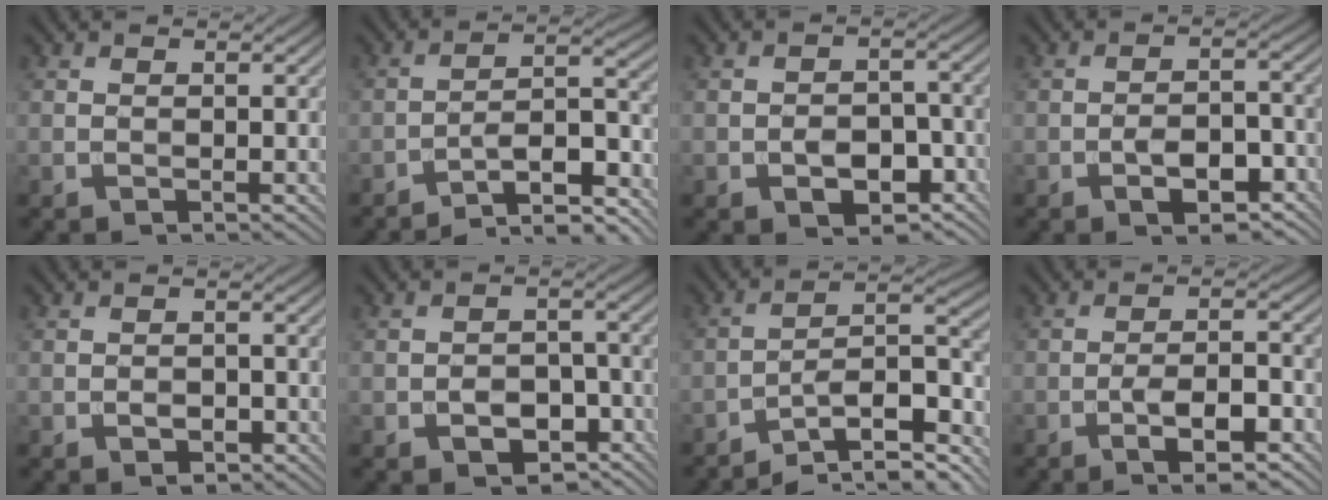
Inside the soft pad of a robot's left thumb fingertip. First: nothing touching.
{"total": 12.2, "force": [-9.8, 2.9, 6.7], "torque": [-0.094, 0.014, -0.150]}
{"total": 6.0, "force": [-2.6, 3.9, 3.7], "torque": [-0.052, -0.004, -0.043]}
{"total": 6.0, "force": [-3.1, 2.8, 4.3], "torque": [-0.065, 0.006, -0.049]}
{"total": 1.8, "force": [-0.8, 1.2, 1.1], "torque": [-0.015, 0.001, -0.014]}
{"total": 5.8, "force": [-2.9, 3.8, 3.2], "torque": [-0.044, 0.001, -0.047]}
{"total": 13.0, "force": [-9.8, 3.5, 7.9], "torque": [-0.129, 0.008, -0.153]}
{"total": 6.3, "force": [-3.4, 1.7, 5.1], "torque": [-0.086, 0.009, -0.055]}